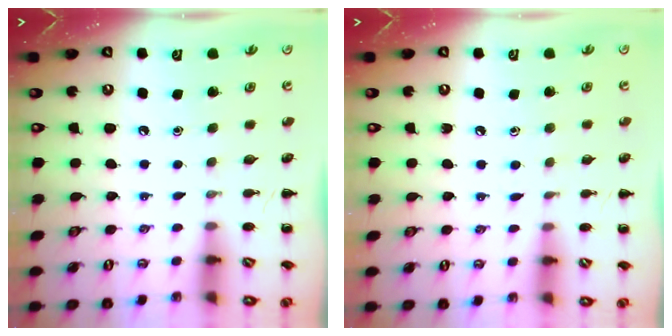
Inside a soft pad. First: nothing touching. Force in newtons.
{"total": 3.0, "press": 2.6, "slide": 1.4}